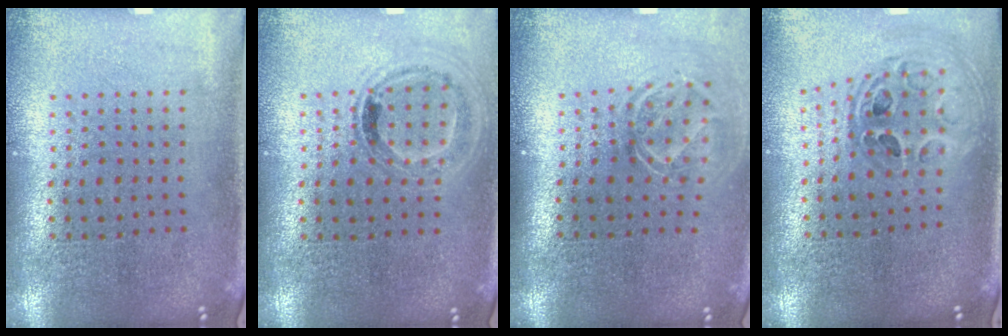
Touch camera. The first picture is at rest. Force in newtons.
{"total": 1.0, "press": 0.9, "slide": 0.4}
{"total": 1.7, "press": 1.3, "slide": 1.2}
{"total": 1.0, "press": 1.0, "slide": 0.2}